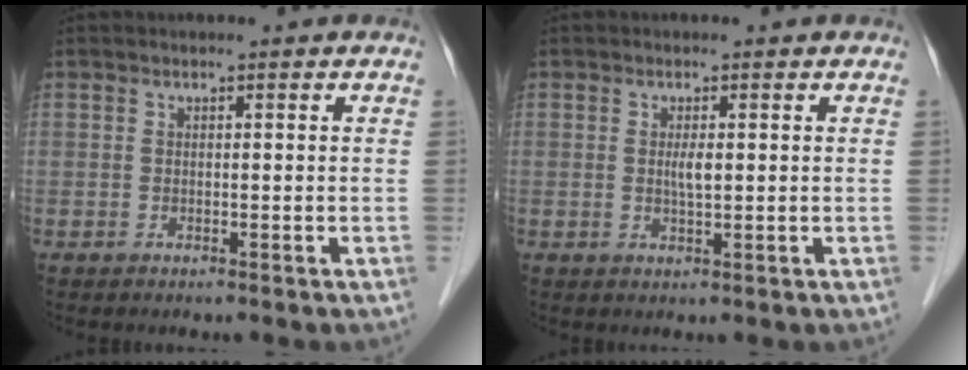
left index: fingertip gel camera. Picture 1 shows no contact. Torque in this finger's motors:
{"motor_torque": [0.68, 0.31, 0.14, 0.02]}